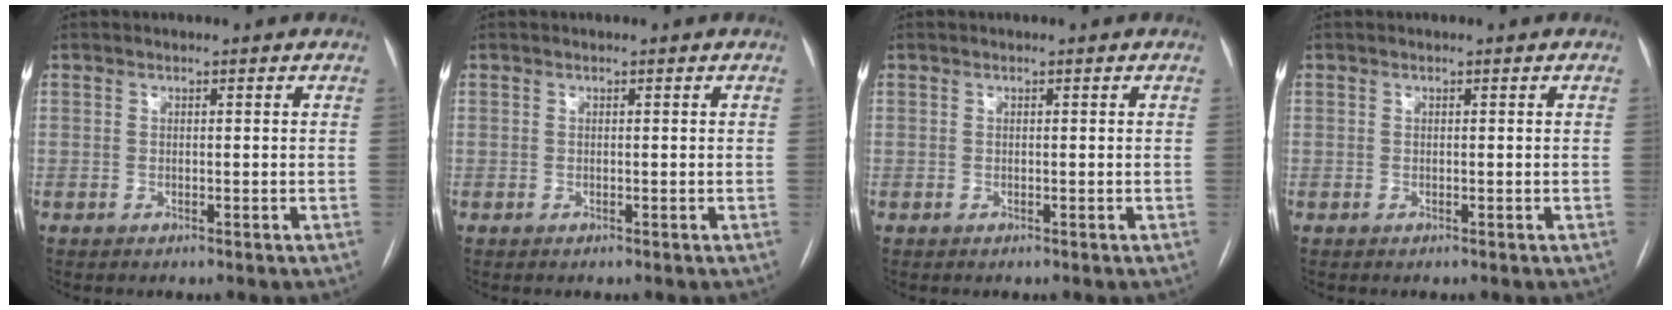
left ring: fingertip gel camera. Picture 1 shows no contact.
{"total": 0.0}
{"total": 0.0}
{"total": 0.0}